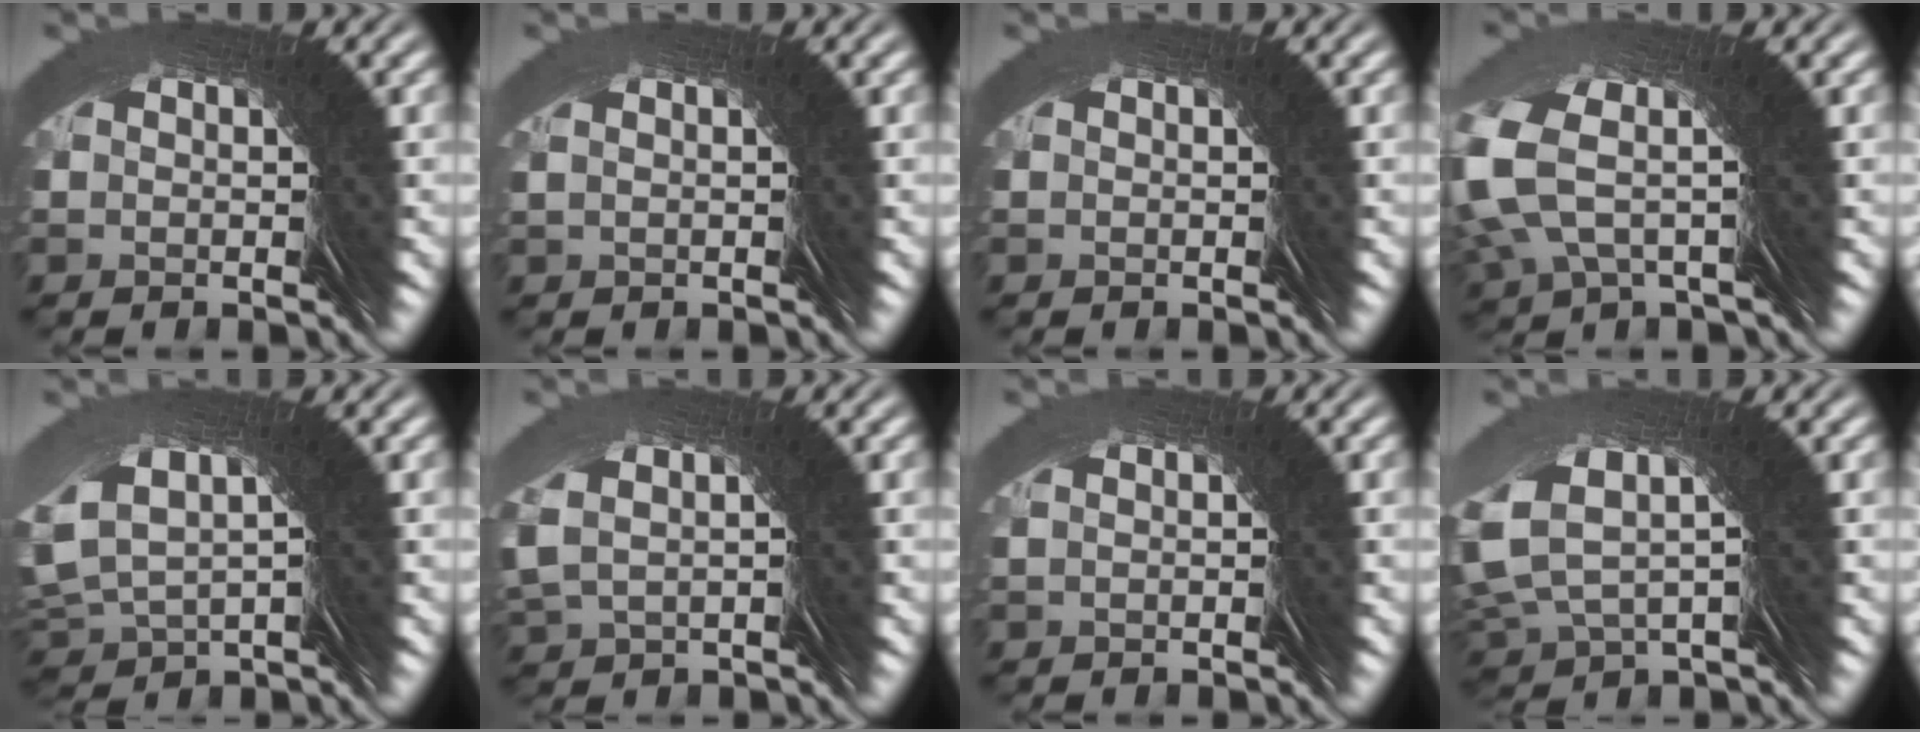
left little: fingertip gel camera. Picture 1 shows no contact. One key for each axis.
{"total": 1.3, "fx": 0.7, "fy": -1.2, "fz": -0.2, "tx": 0.014, "ty": 0.016, "tz": 0.007}
{"total": 0.0}
{"total": 4.4, "fx": 3.8, "fy": 0.0, "fz": 2.3, "tx": -0.049, "ty": 0.048, "tz": 0.042}
{"total": 4.3, "fx": 2.6, "fy": 2.5, "fz": 2.5, "tx": -0.072, "ty": 0.010, "tz": 0.033}
{"total": 2.4, "fx": 2.1, "fy": -0.5, "fz": 0.9, "tx": -0.022, "ty": 0.019, "tz": 0.030}
{"total": 0.9, "fx": 0.6, "fy": -0.7, "fz": -0.1, "tx": 0.010, "ty": 0.012, "tz": 0.006}
{"total": 4.2, "fx": 2.8, "fy": 2.2, "fz": 2.3, "tx": -0.064, "ty": 0.023, "tz": 0.031}